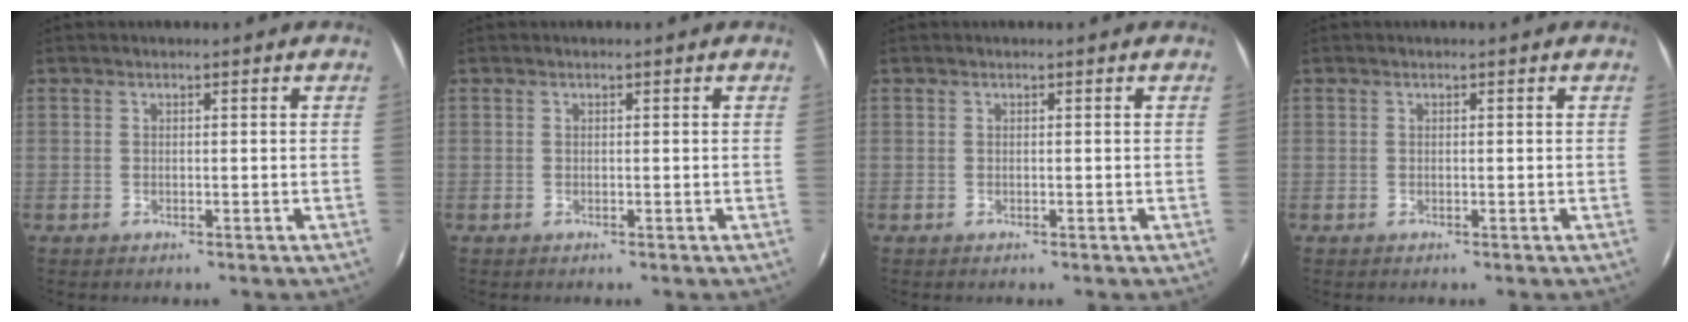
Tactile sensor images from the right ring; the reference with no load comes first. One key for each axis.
{"total": 0.0}
{"total": 0.0}
{"total": 0.0}